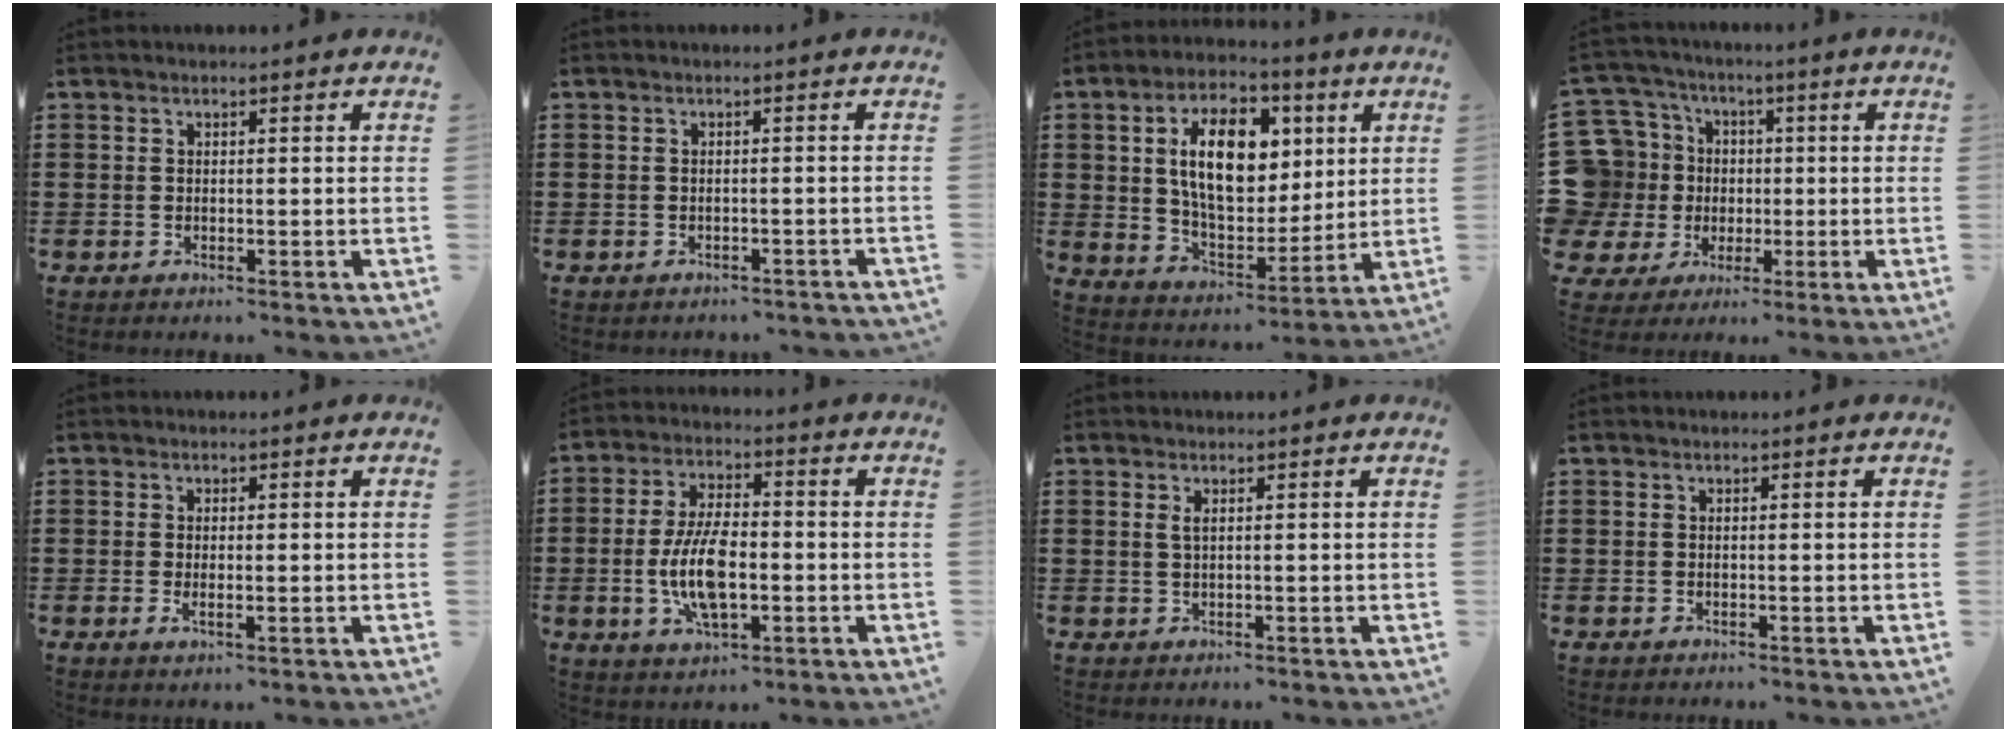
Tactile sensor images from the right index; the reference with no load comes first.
{"total": 1.1, "force": [-1.1, 0.4, 0.0], "torque": [-0.005, 0.002, -0.024]}
{"total": 13.6, "force": [3.7, 7.7, 10.5], "torque": [-0.192, 0.011, 0.063]}
{"total": 11.4, "force": [-0.1, 10.9, 3.2], "torque": [-0.123, -0.004, 0.007]}
{"total": 1.5, "force": [0.0, 0.5, 1.4], "torque": [-0.025, 0.000, -0.001]}
{"total": 9.6, "force": [-1.7, 4.2, 8.5], "torque": [-0.186, -0.004, -0.034]}
{"total": 1.1, "force": [0.4, 0.2, 0.9], "torque": [-0.019, 0.004, 0.007]}
{"total": 0.0}